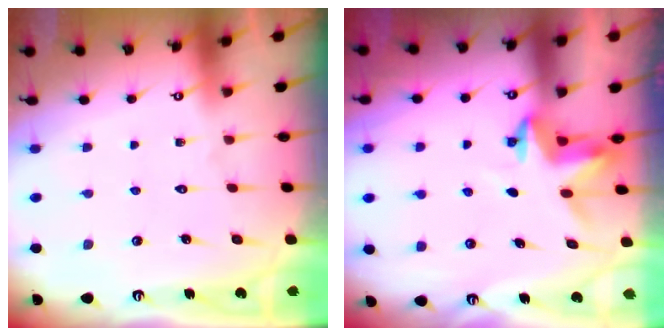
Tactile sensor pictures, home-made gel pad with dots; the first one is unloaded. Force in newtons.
{"total": 3.4, "press": 3.4, "slide": 0.2}